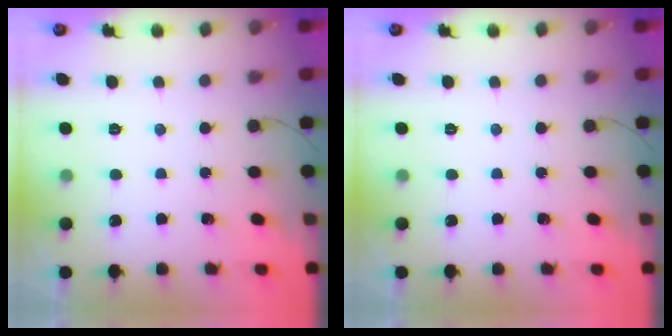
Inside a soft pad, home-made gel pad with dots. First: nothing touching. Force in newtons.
{"total": 0.0}